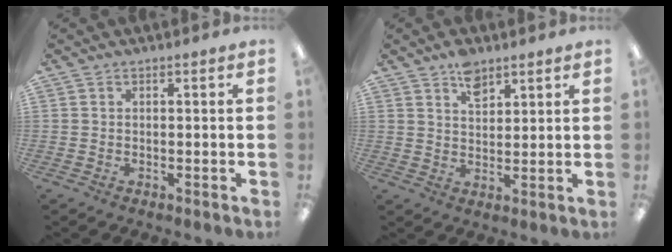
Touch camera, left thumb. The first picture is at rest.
{"total": 5.5, "force": [3.9, 2.8, 2.7], "torque": [-0.030, -0.021, 0.066]}